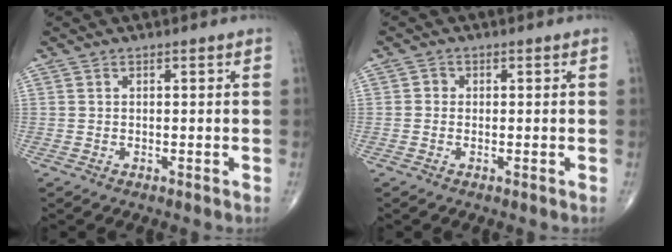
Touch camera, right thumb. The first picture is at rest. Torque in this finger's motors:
{"motor_torque": [0.12, 0.07, 0.17, 0.09, -0.03]}